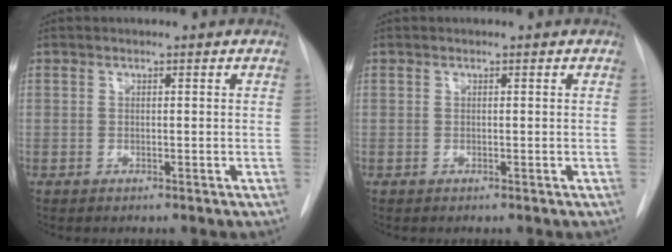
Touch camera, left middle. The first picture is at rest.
{"total": 0.0}